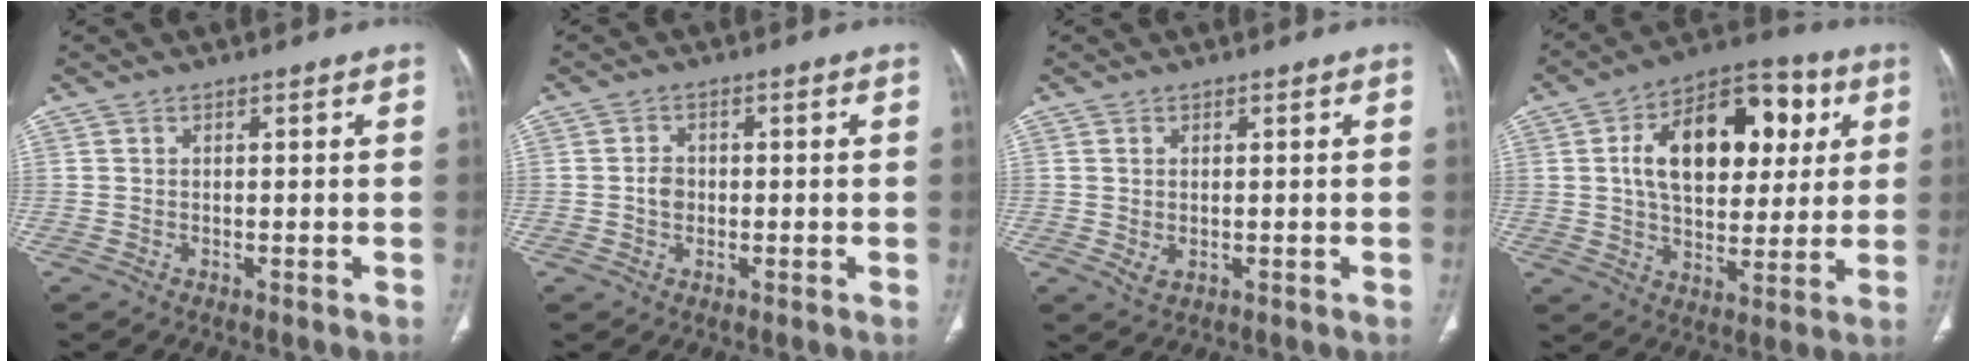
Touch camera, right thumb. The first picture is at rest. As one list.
[{"total": 2.4, "force": [-0.3, 2.0, 1.4], "torque": [-0.015, 0.007, -0.008]}, {"total": 1.9, "force": [-0.1, 1.2, 1.5], "torque": [-0.034, -0.005, 0.006]}, {"total": 20.7, "force": [5.1, 12.4, 15.8], "torque": [-0.209, 0.010, 0.075]}]